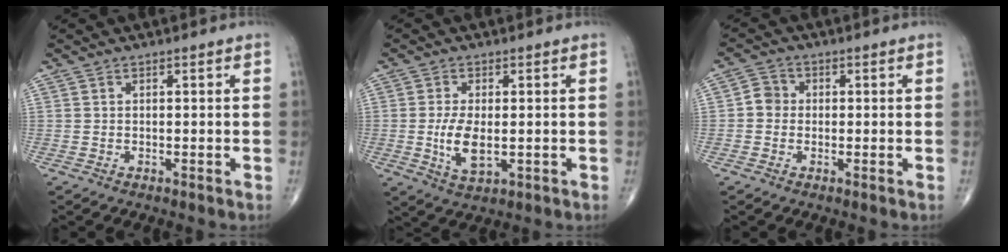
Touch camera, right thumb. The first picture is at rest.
{"total": 6.4, "force": [-0.7, 3.0, 5.6], "torque": [-0.112, -0.012, -0.006]}
{"total": 3.1, "force": [-0.3, 2.9, 1.2], "torque": [-0.004, 0.007, -0.013]}